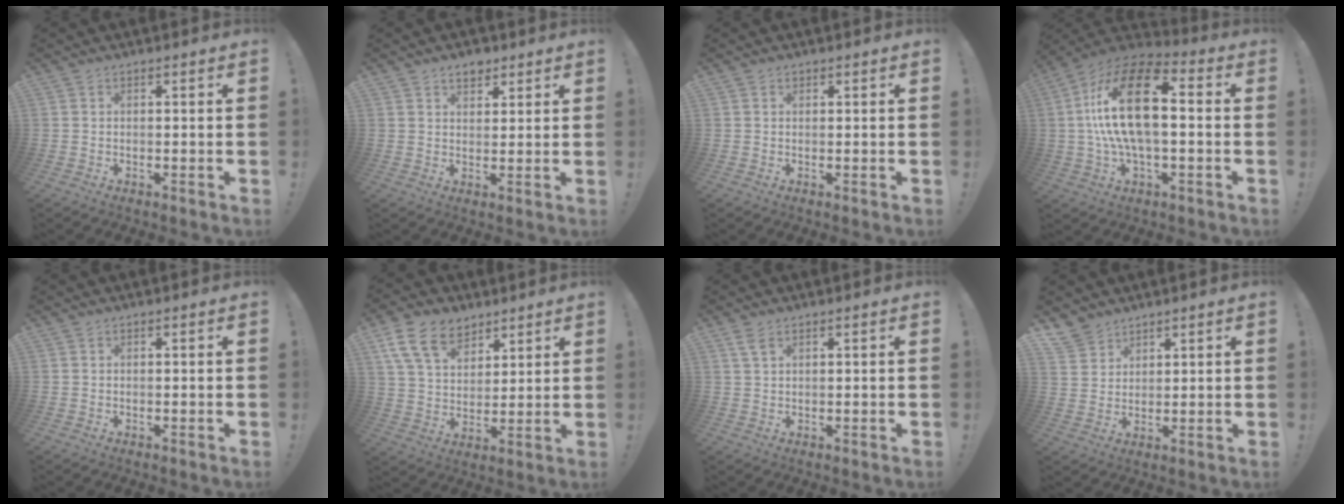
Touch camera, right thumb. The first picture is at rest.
{"total": 4.3, "force": [3.0, 2.7, 1.5], "torque": [-0.009, -0.013, 0.051]}
{"total": 0.5, "force": [0.3, 0.4, 0.0], "torque": [0.002, -0.001, 0.006]}
{"total": 22.1, "force": [1.8, 9.8, 19.7], "torque": [-0.370, 0.010, 0.027]}
{"total": 0.0}
{"total": 14.1, "force": [8.3, 9.2, 6.7], "torque": [-0.123, -0.038, 0.162]}
{"total": 3.1, "force": [1.8, 1.2, 2.1], "torque": [-0.041, -0.002, 0.034]}
{"total": 5.8, "force": [4.9, 3.1, 0.8], "torque": [-0.016, -0.036, 0.095]}